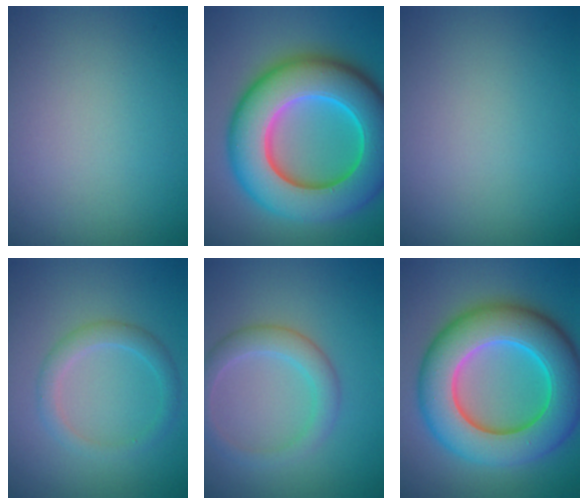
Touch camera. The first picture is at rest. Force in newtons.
{"total": 13.6, "press": 13.6, "slide": 0.0}
{"total": 0.0}
{"total": 2.2, "press": 2.2, "slide": 0.0}
{"total": 3.0, "press": 3.0, "slide": 0.0}
{"total": 12.0, "press": 12.0, "slide": 0.5}